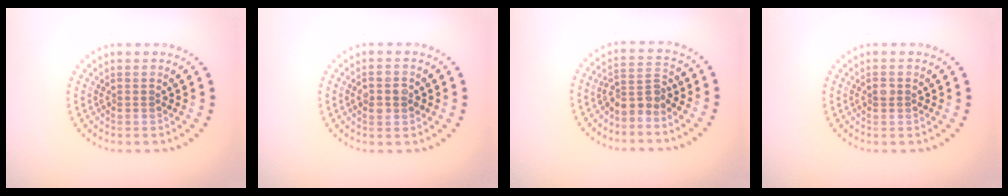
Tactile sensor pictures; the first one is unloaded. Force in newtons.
{"total": 2.7, "press": 2.7, "slide": 0.1}
{"total": 2.7, "press": 2.0, "slide": 1.8}
{"total": 0.8, "press": 0.8, "slide": 0.1}